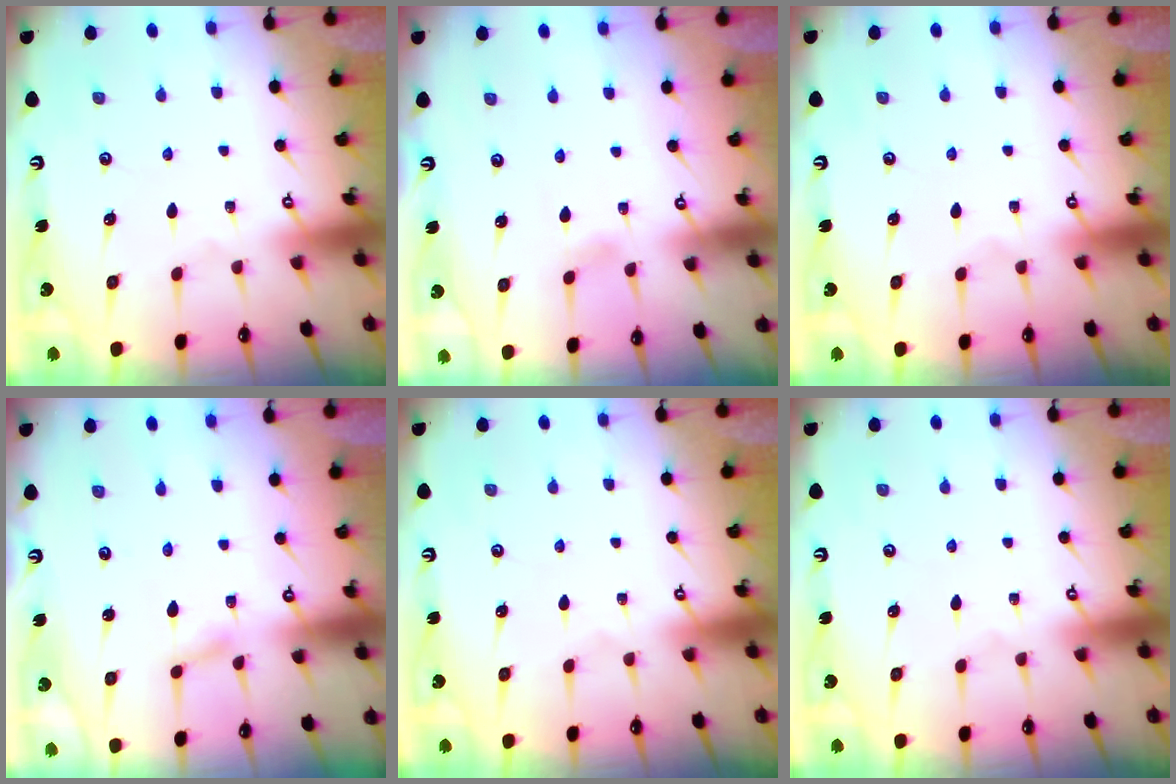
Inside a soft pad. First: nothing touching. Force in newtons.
{"total": 2.8, "press": 2.8, "slide": 0.2}
{"total": 0.0}
{"total": 1.5, "press": 1.5, "slide": 0.1}
{"total": 0.0}
{"total": 0.0}